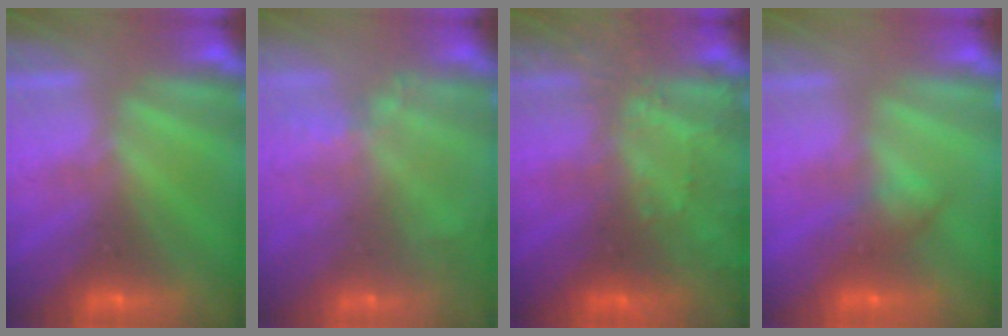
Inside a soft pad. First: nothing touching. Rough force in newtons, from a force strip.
{"total": 9.1}
{"total": 7.5}
{"total": 2.9}